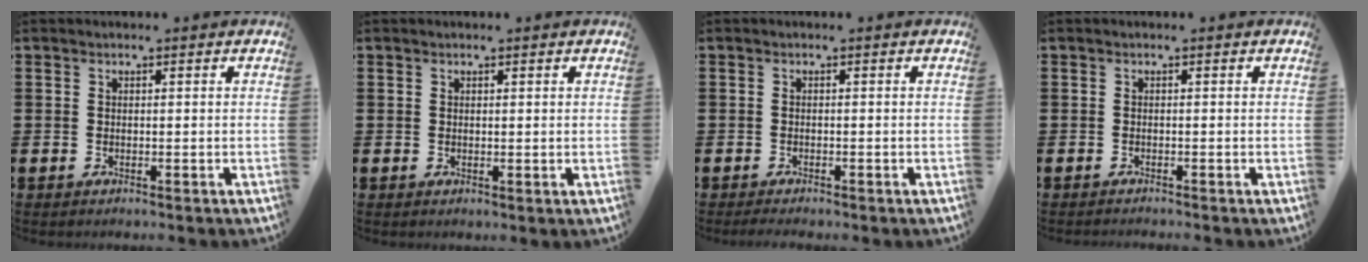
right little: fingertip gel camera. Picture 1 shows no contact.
{"total": 0.0}
{"total": 1.0, "force": [-0.9, 0.0, 0.2], "torque": [-0.005, -0.001, -0.019]}
{"total": 0.8, "force": [-0.8, -0.2, 0.0], "torque": [0.000, 0.000, -0.016]}